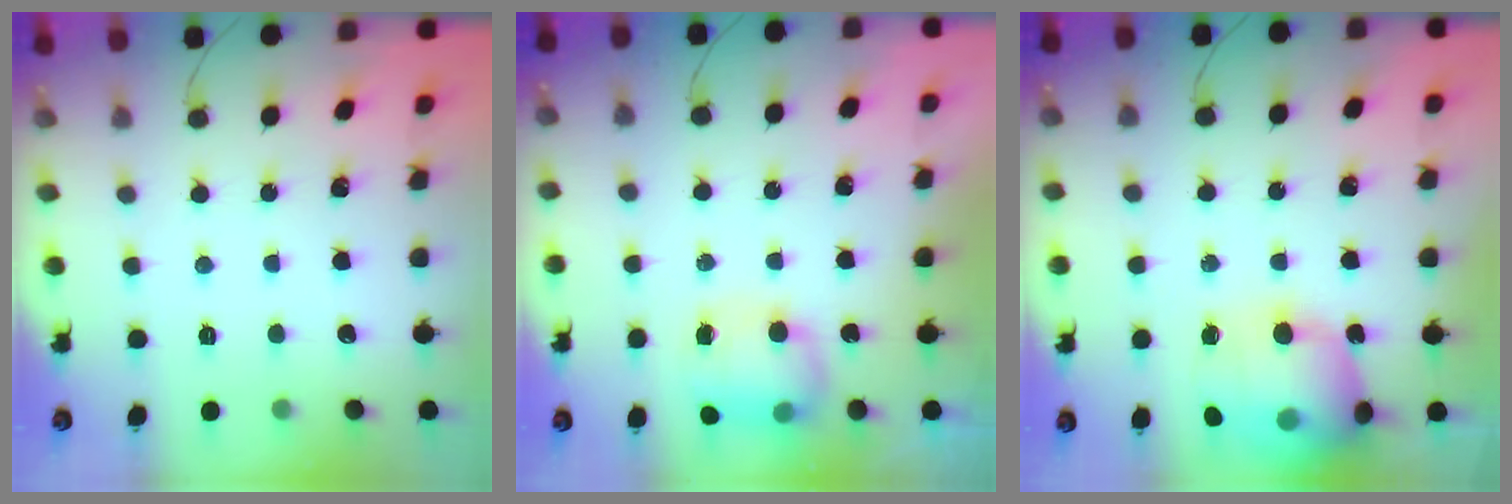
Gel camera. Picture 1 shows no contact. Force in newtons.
{"total": 8.0, "press": 8.0, "slide": 0.6}
{"total": 20.4, "press": 19.9, "slide": 4.2}